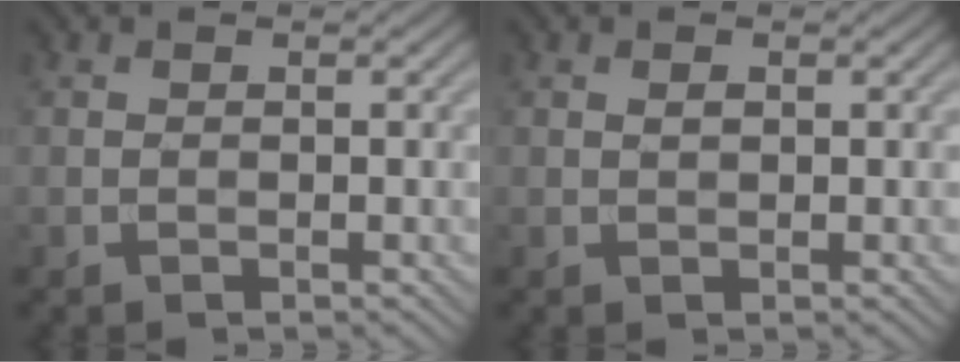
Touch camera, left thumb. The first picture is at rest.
{"total": 0.7, "force": [0.2, 0.4, 0.5], "torque": [-0.012, 0.000, 0.004]}